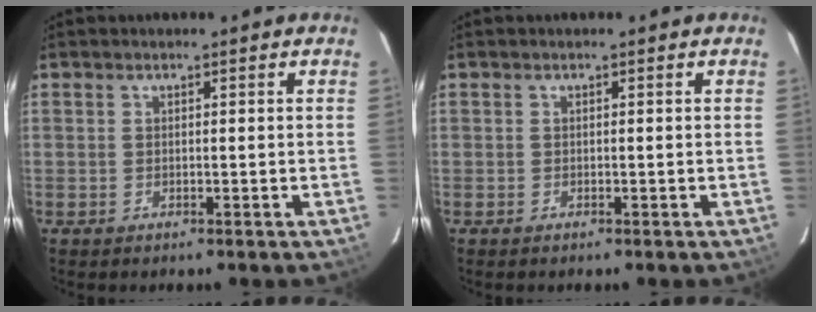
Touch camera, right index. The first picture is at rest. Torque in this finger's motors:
{"motor_torque": [0.10, 0.02, -0.01, 0.00]}